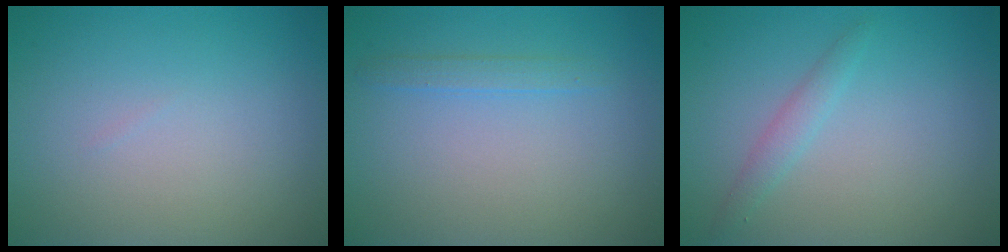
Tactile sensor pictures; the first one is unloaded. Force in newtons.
{"total": 1.1, "press": 1.1, "slide": 0.1}
{"total": 1.4, "press": 1.4, "slide": 0.0}